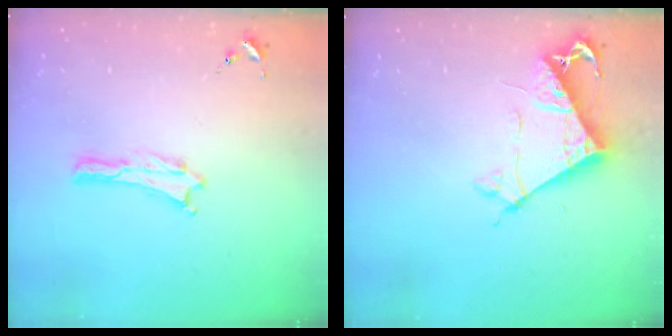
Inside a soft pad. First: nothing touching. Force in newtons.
{"total": 7.5, "press": 7.5, "slide": 0.5}